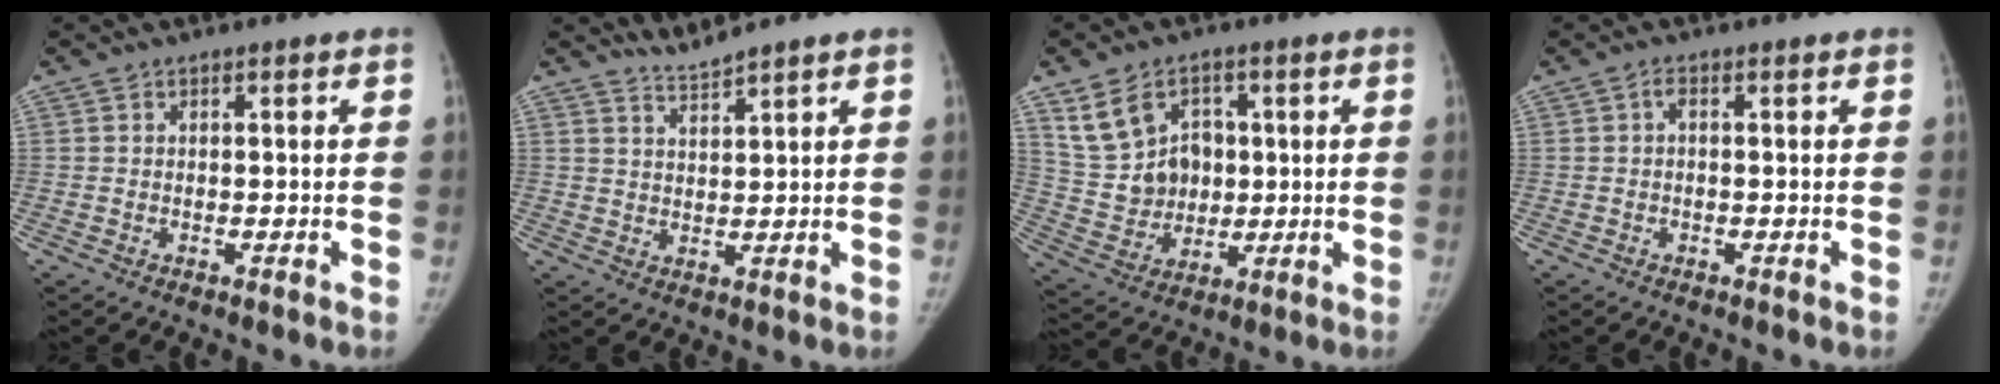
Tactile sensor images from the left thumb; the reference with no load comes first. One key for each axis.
{"total": 2.9, "fx": 2.8, "fy": -0.7, "fz": 0.1, "tx": -0.003, "ty": -0.022, "tz": 0.064}
{"total": 12.3, "fx": 4.2, "fy": 9.9, "fz": 6.1, "tx": -0.078, "ty": -0.006, "tz": 0.094}
{"total": 1.1, "fx": 0.1, "fy": 0.4, "fz": 1.0, "tx": -0.022, "ty": 0.004, "tz": 0.000}